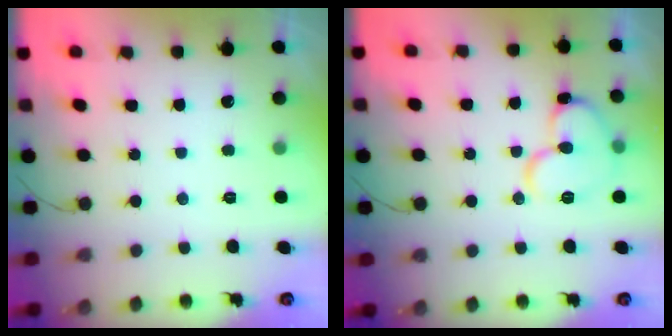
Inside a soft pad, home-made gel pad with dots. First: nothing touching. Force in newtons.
{"total": 12.5, "press": 12.4, "slide": 1.9}